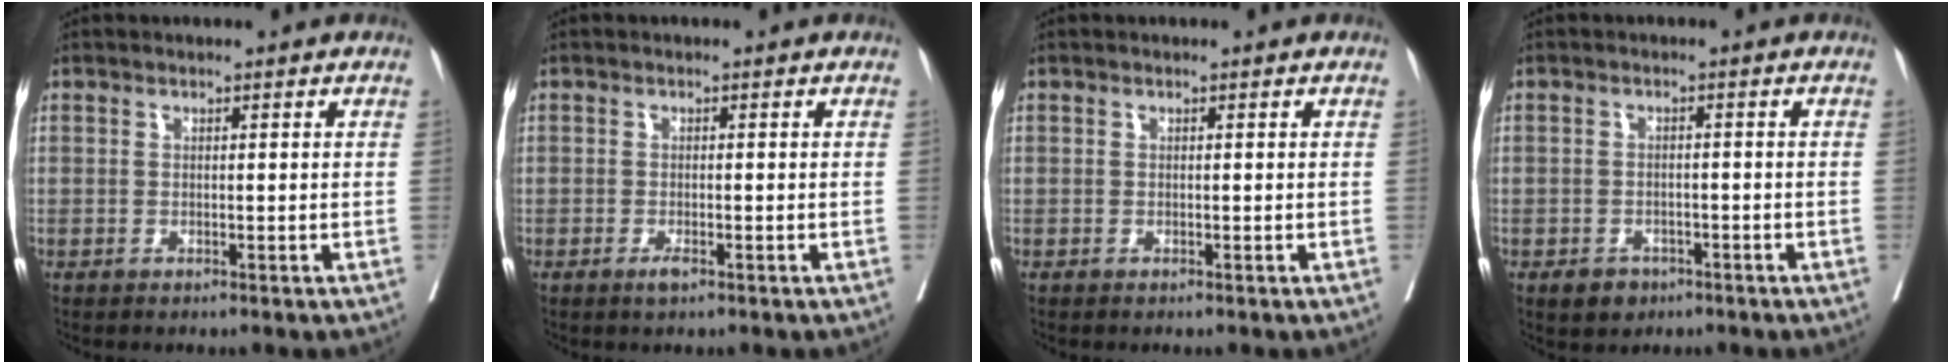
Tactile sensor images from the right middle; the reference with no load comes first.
{"total": 1.1, "force": [-0.7, 0.2, 0.8], "torque": [-0.015, -0.002, -0.011]}
{"total": 0.0}
{"total": 3.0, "force": [-1.9, 2.2, 1.0], "torque": [-0.013, 0.005, -0.022]}